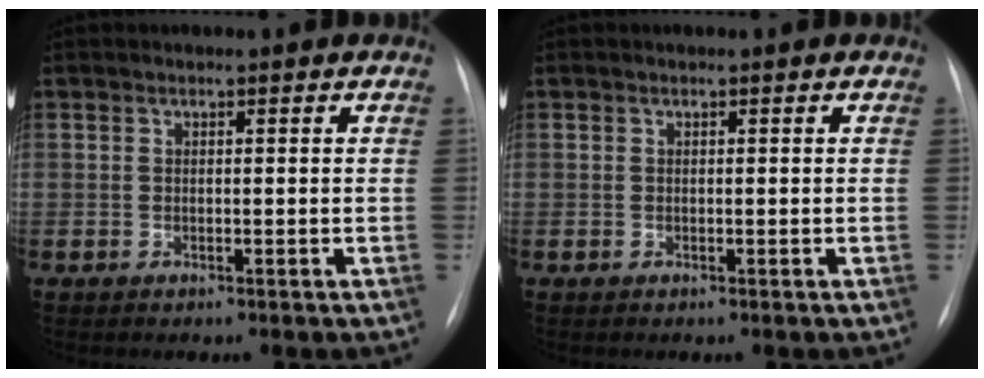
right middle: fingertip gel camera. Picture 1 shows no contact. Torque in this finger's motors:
{"motor_torque": [-0.22, -0.22, 0.00, 0.00]}